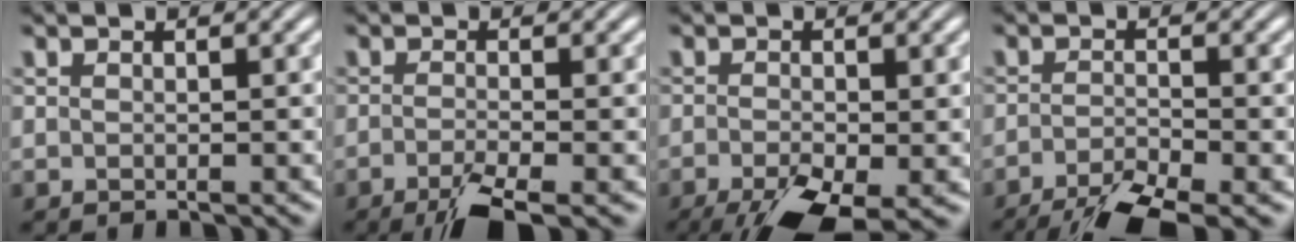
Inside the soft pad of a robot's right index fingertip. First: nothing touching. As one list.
[{"total": 4.2, "force": [-2.8, 0.9, 2.9], "torque": [-0.053, -0.018, -0.041]}, {"total": 7.0, "force": [-3.9, 3.0, 4.9], "torque": [-0.089, -0.037, -0.041]}, {"total": 6.2, "force": [-5.0, 1.9, 3.2], "torque": [-0.049, -0.023, -0.072]}]